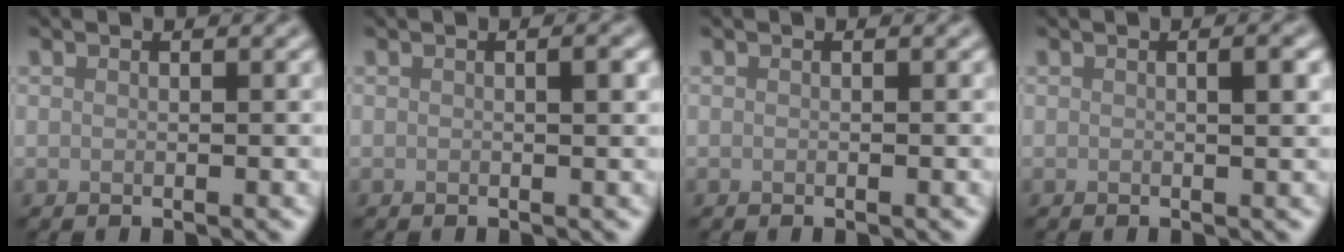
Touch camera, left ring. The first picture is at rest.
{"total": 0.9, "force": [0.2, 0.2, 0.9], "torque": [-0.012, 0.001, 0.003]}
{"total": 0.0}
{"total": 1.4, "force": [0.3, 0.2, 1.3], "torque": [-0.017, 0.002, 0.003]}